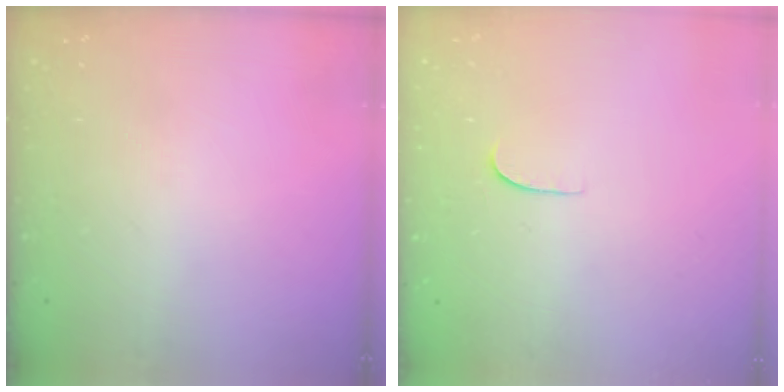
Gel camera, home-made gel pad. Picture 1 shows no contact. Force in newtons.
{"total": 4.3, "press": 4.3, "slide": 0.2}